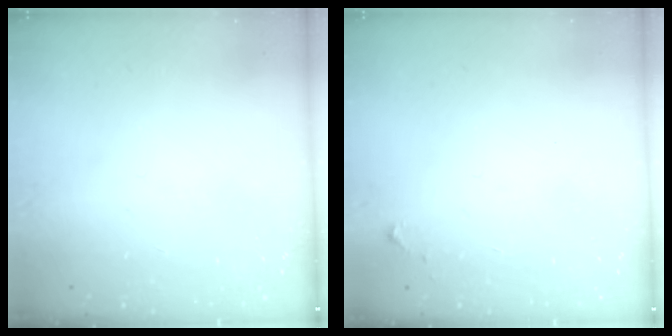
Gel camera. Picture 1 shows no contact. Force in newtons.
{"total": 4.3, "press": 4.3, "slide": 0.7}